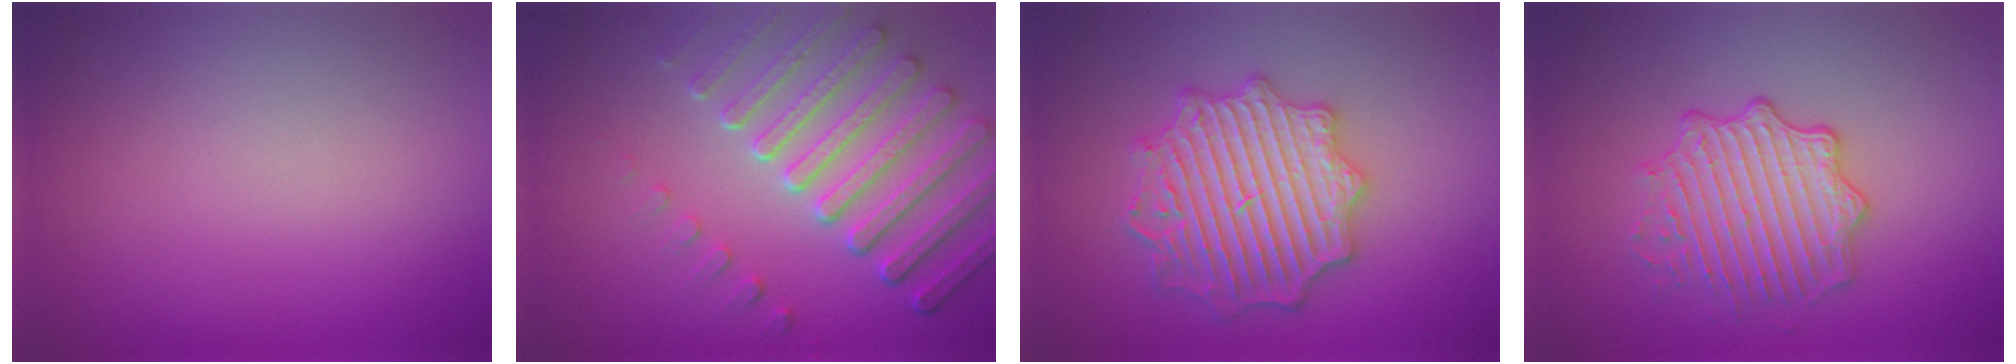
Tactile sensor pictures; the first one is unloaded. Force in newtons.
{"total": 6.7, "press": 5.4, "slide": 4.1}
{"total": 6.5, "press": 6.5, "slide": 1.0}
{"total": 4.2, "press": 3.8, "slide": 1.7}